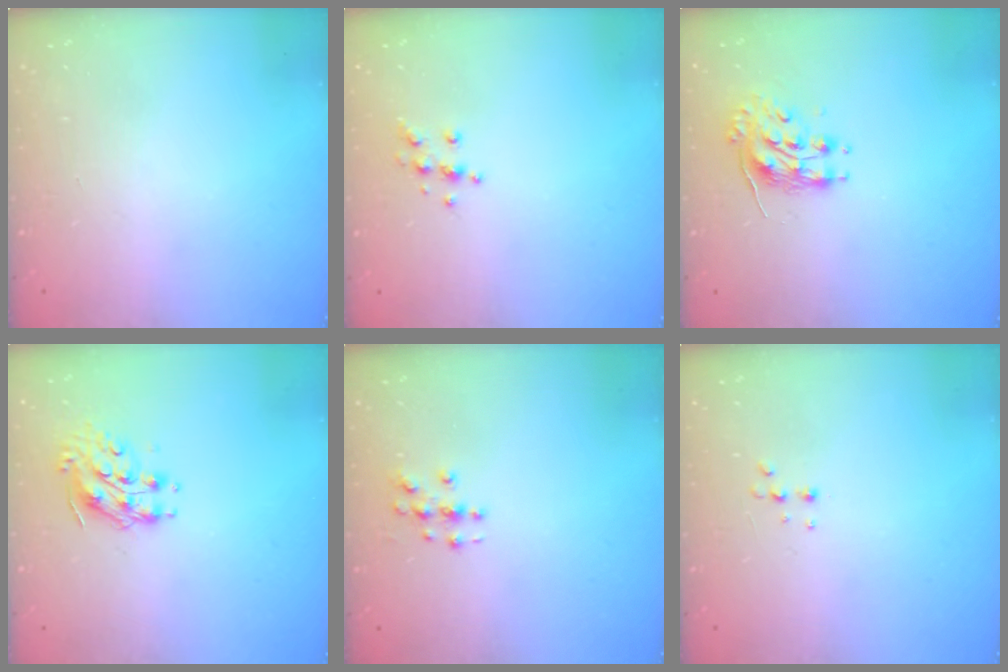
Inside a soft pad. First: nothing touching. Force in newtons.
{"total": 5.7, "press": 5.6, "slide": 1.1}
{"total": 8.7, "press": 8.7, "slide": 0.2}
{"total": 9.0, "press": 9.0, "slide": 0.4}
{"total": 3.2, "press": 3.2, "slide": 0.1}
{"total": 4.4, "press": 4.3, "slide": 1.0}